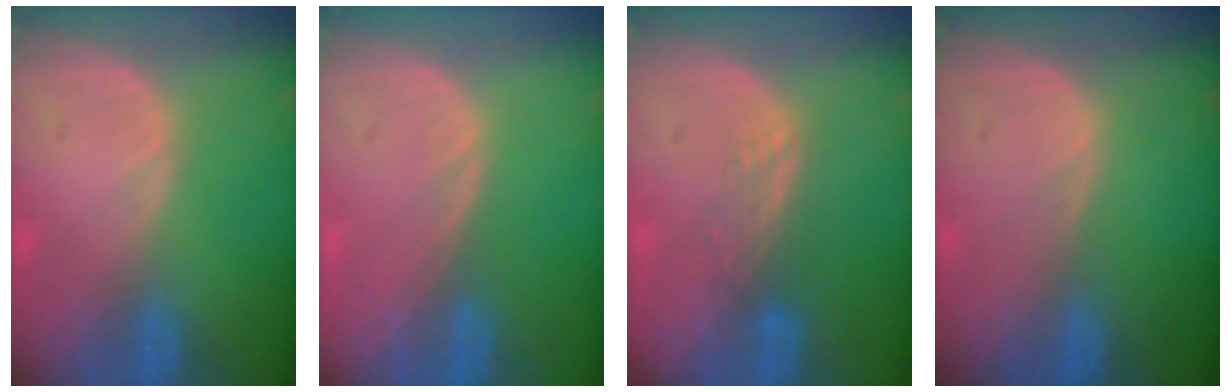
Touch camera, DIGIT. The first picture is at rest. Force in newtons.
{"total": 0.0}
{"total": 3.0, "press": 2.5, "slide": 1.7}
{"total": 0.0}